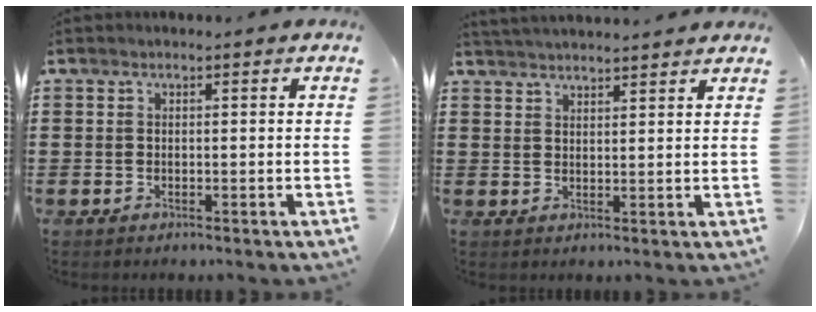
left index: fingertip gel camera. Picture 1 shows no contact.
{"total": 2.7, "force": [2.7, -0.3, 0.0], "torque": [-0.008, -0.005, 0.051]}